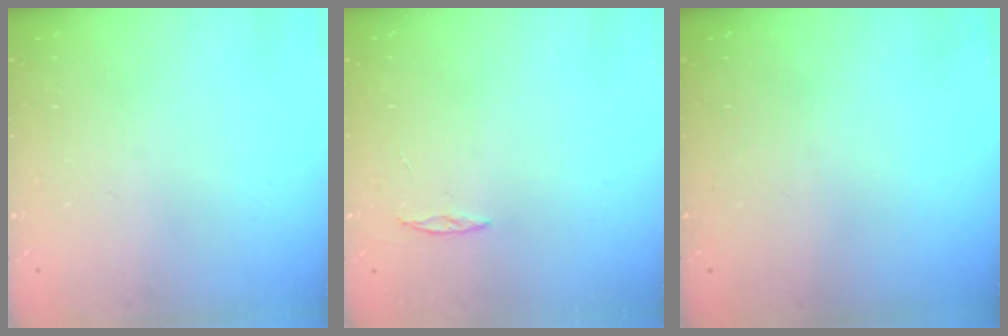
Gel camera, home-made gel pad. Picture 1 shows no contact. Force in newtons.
{"total": 2.0, "press": 2.0, "slide": 0.2}
{"total": 0.0}